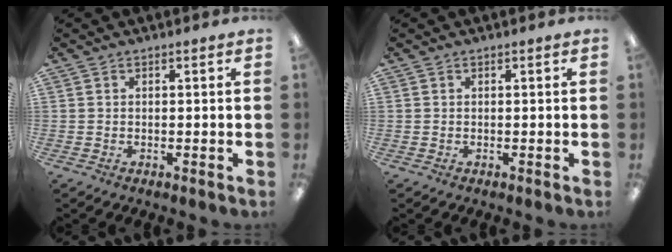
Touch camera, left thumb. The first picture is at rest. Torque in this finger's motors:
{"motor_torque": [-0.02, 0.03, -0.07, 0.07, 0.00]}